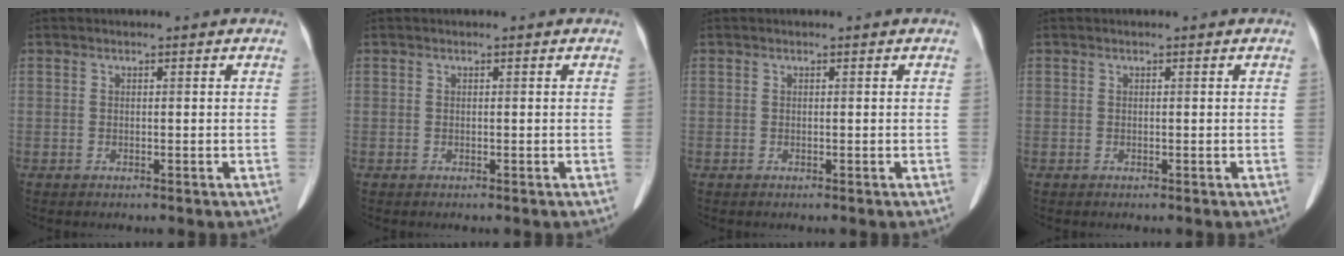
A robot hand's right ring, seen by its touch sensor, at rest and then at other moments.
{"total": 0.0}
{"total": 0.0}
{"total": 0.0}